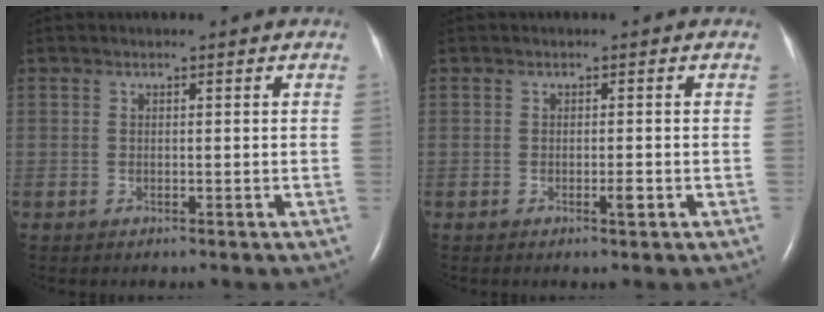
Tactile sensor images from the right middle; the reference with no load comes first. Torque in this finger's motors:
{"motor_torque": [0.22, -0.08, 0.08, 0.01]}